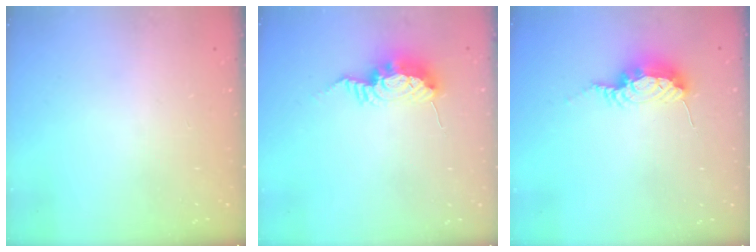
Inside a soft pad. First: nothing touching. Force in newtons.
{"total": 9.5, "press": 9.5, "slide": 0.8}
{"total": 8.4, "press": 8.4, "slide": 0.9}